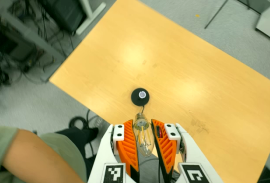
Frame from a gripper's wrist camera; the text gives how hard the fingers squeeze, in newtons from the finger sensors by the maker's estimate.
{"total": 19.5, "left": 21.0, "right": 18.0}